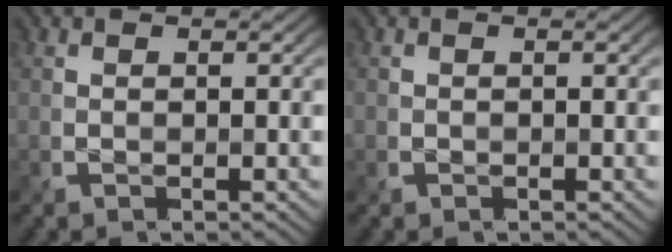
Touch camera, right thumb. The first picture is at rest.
{"total": 0.0}